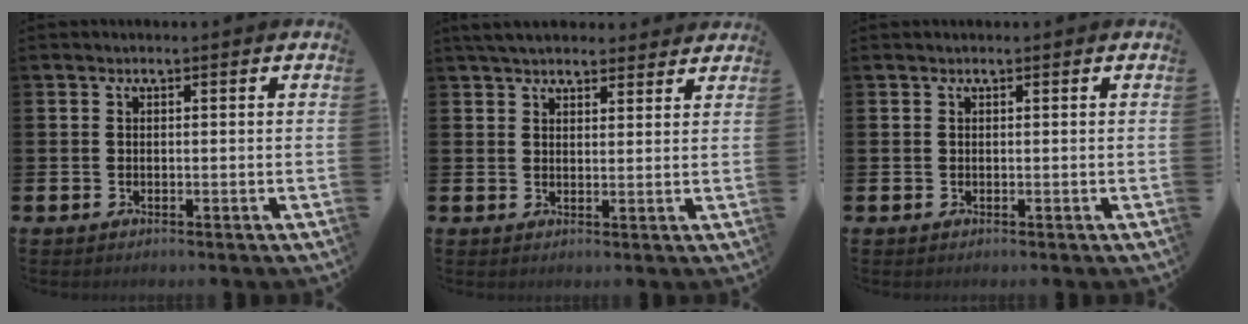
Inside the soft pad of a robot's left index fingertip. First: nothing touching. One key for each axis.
{"total": 4.5, "fx": 4.2, "fy": 1.3, "fz": 1.0, "tx": -0.025, "ty": -0.014, "tz": 0.078}
{"total": 0.0}